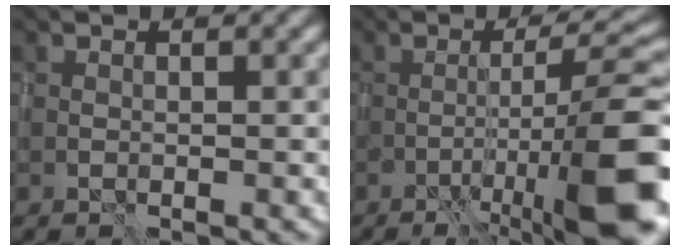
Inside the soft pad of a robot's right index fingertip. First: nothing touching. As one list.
[{"total": 11.0, "force": [-4.7, 1.8, 9.8], "torque": [-0.140, 0.010, -0.072]}]